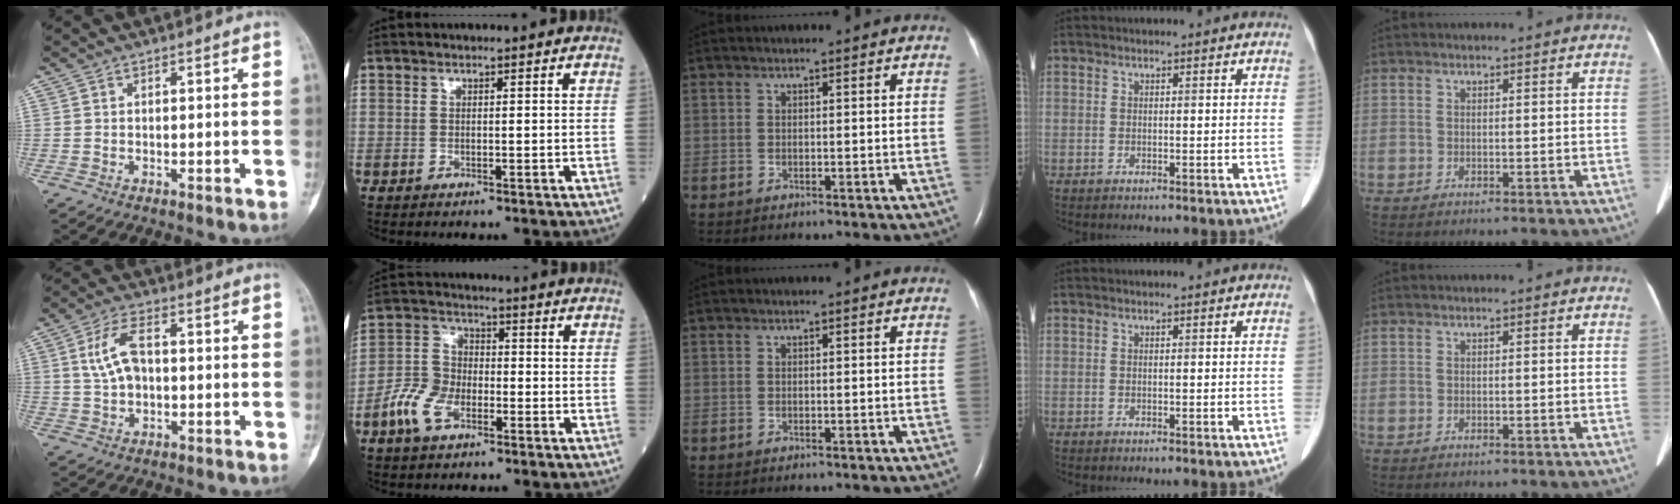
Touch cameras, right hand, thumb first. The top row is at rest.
{"thumb": {"total": 7.1, "force": [0.9, 4.0, 5.8], "torque": [-0.108, 0.019, 0.015]}, "index": {"total": 7.6, "force": [-3.7, 4.6, 4.9], "torque": [-0.112, 0.011, -0.078]}}